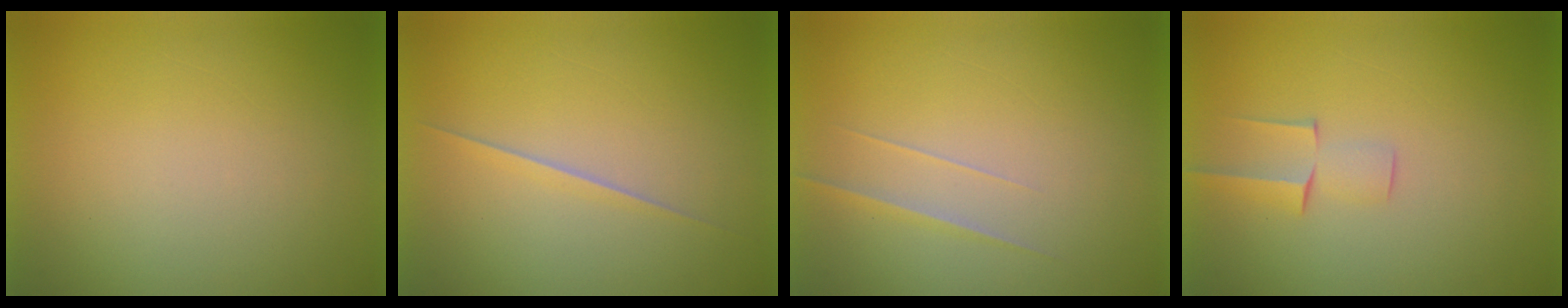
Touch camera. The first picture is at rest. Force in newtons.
{"total": 1.6}
{"total": 1.5}
{"total": 2.1}